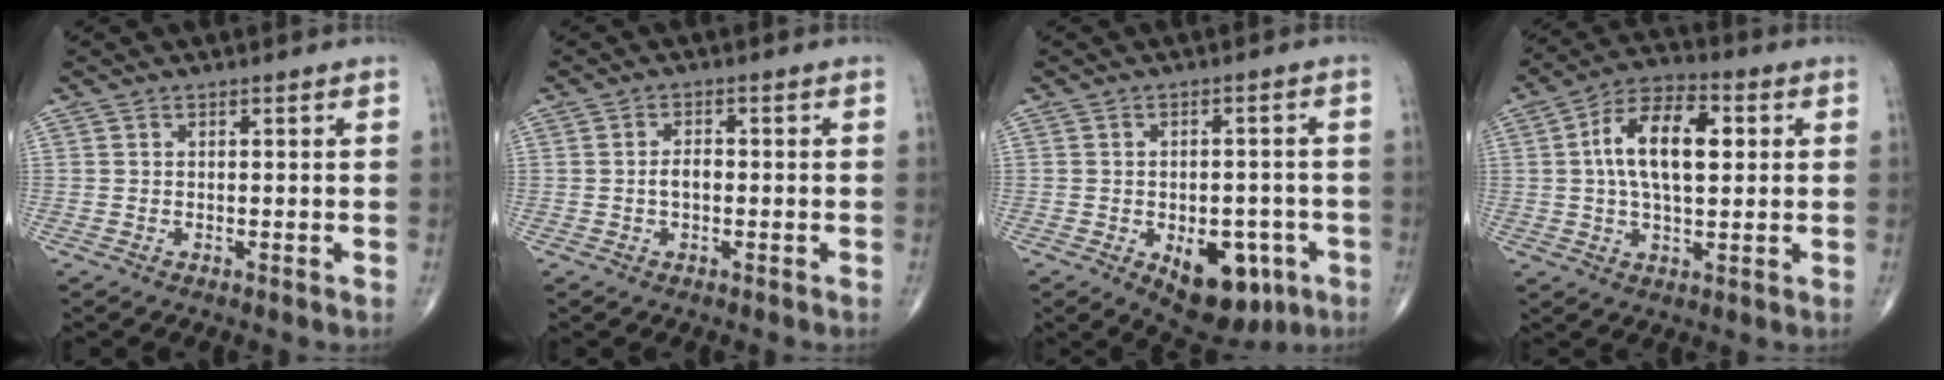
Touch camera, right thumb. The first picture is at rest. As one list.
[{"total": 2.4, "force": [-0.4, 1.4, 1.9], "torque": [-0.032, 0.007, -0.010]}, {"total": 12.3, "force": [-4.9, 7.0, 8.9], "torque": [-0.092, 0.016, -0.056]}, {"total": 13.2, "force": [2.0, 6.7, 11.2], "torque": [-0.193, 0.018, 0.028]}]